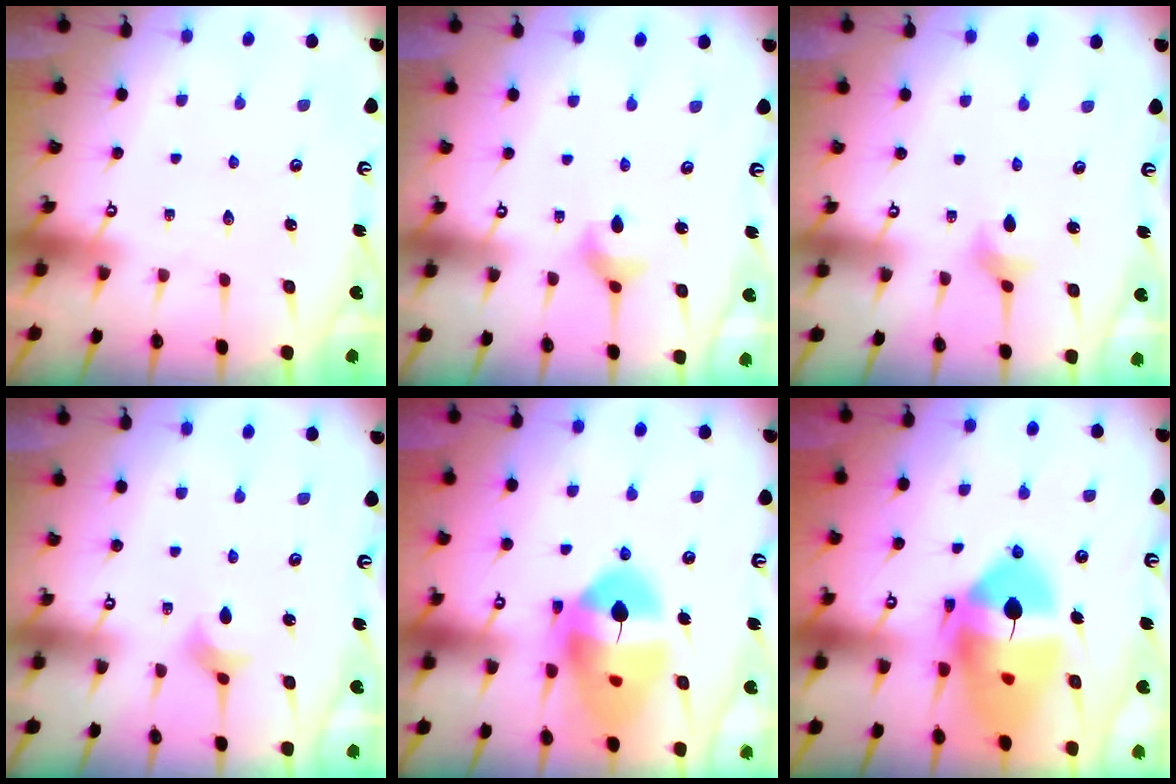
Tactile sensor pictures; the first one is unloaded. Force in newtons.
{"total": 4.7, "press": 4.6, "slide": 0.6}
{"total": 3.7, "press": 3.7, "slide": 0.6}
{"total": 2.8, "press": 2.7, "slide": 0.6}
{"total": 19.1, "press": 19.0, "slide": 2.0}
{"total": 20.8, "press": 20.7, "slide": 2.6}